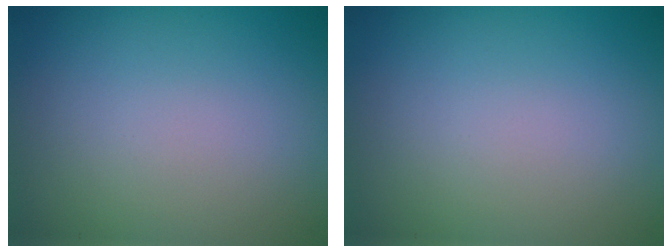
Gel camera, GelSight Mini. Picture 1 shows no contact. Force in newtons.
{"total": 0.0}